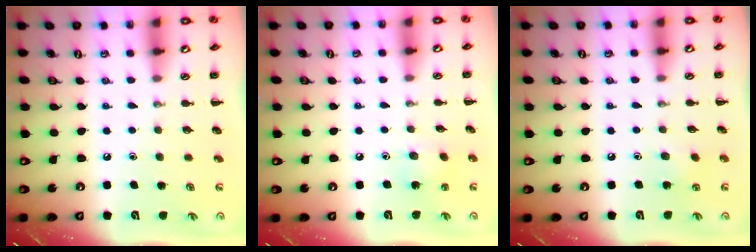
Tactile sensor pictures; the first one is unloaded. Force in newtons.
{"total": 4.5, "press": 4.5, "slide": 0.5}
{"total": 6.8, "press": 6.7, "slide": 0.9}